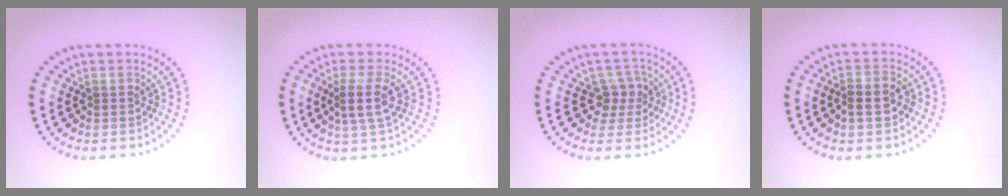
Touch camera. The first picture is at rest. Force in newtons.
{"total": 2.6, "press": 2.1, "slide": 1.5}
{"total": 2.5, "press": 2.1, "slide": 1.4}
{"total": 2.3, "press": 2.2, "slide": 0.7}